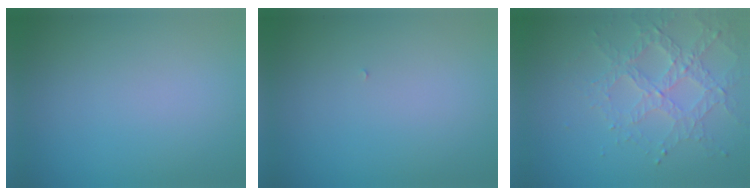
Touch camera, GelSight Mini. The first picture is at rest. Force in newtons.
{"total": 0.0}
{"total": 3.2, "press": 3.0, "slide": 1.0}